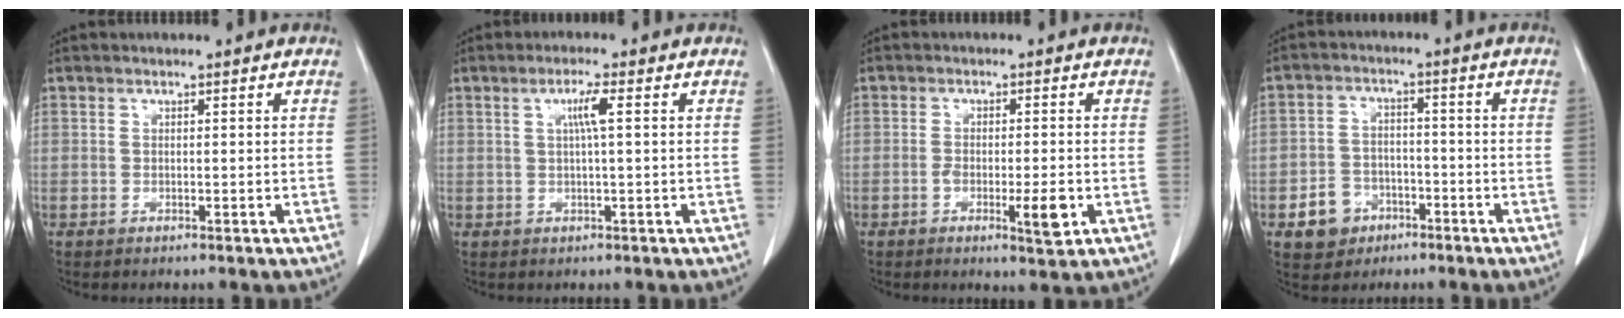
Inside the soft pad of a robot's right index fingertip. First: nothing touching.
{"total": 3.1, "force": [0.7, -0.3, 3.0], "torque": [-0.057, 0.003, 0.013]}
{"total": 4.9, "force": [-1.7, 0.8, 4.5], "torque": [-0.071, -0.005, -0.023]}
{"total": 6.2, "force": [-3.1, 5.1, 1.7], "torque": [-0.033, 0.015, -0.043]}